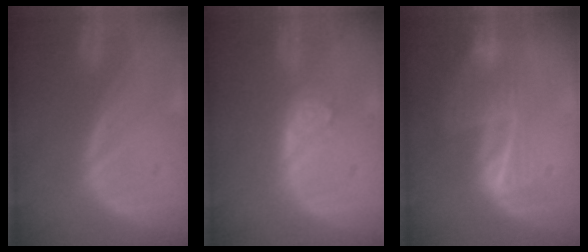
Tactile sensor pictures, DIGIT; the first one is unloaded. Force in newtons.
{"total": 4.0, "press": 3.4, "slide": 2.2}
{"total": 6.6, "press": 5.5, "slide": 3.6}